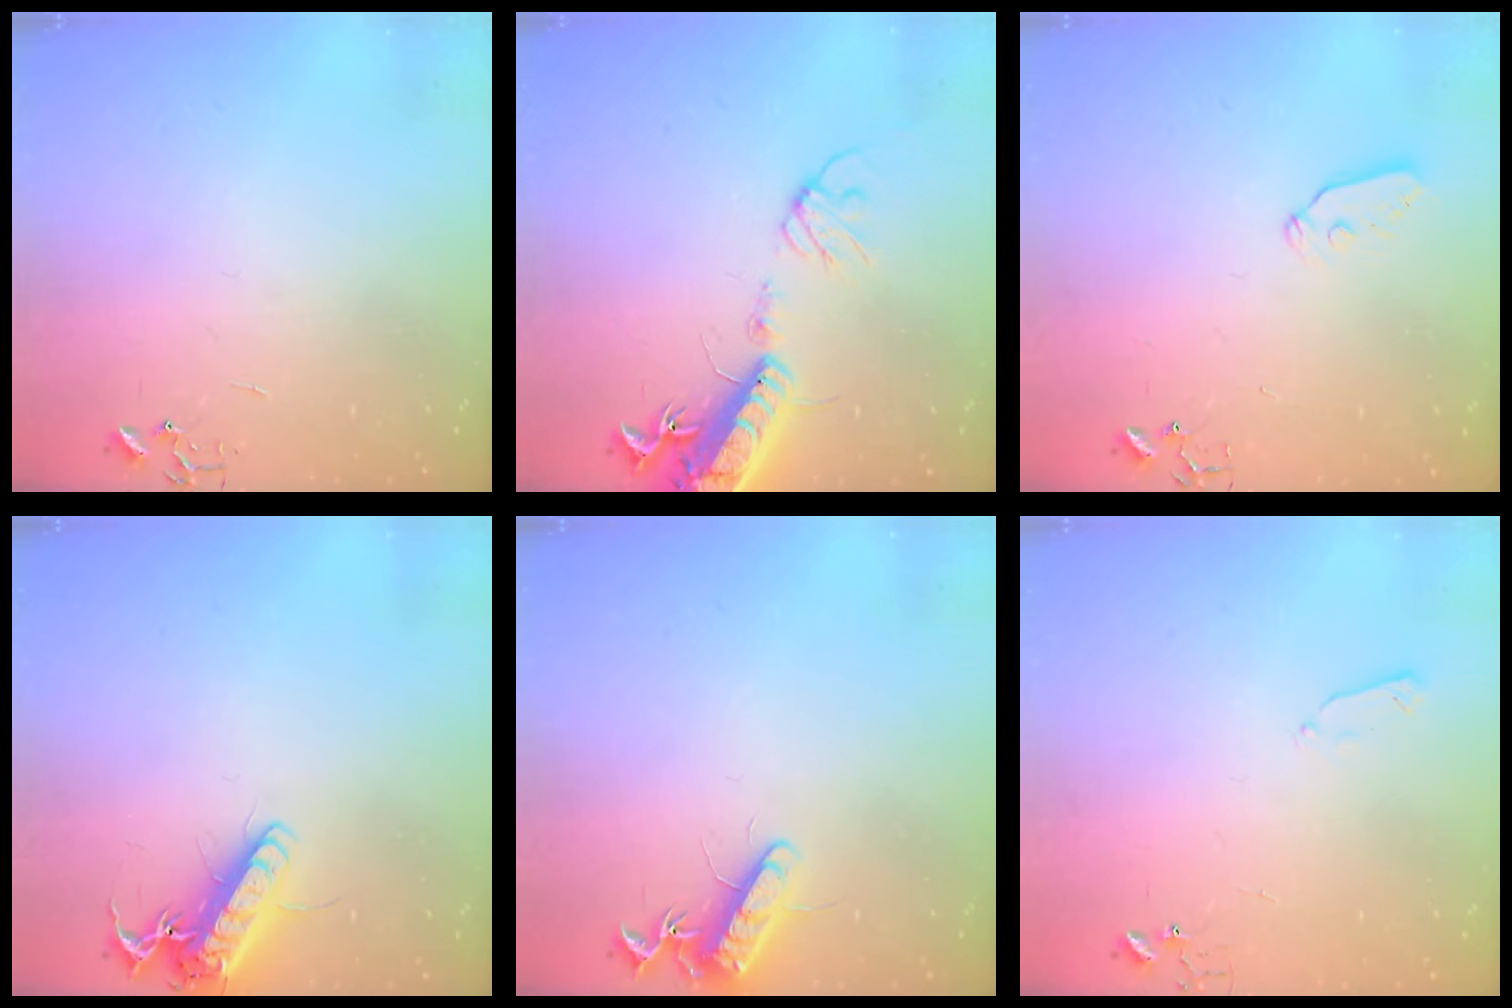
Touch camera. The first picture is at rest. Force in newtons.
{"total": 17.2, "press": 16.7, "slide": 3.9}
{"total": 6.0, "press": 6.0, "slide": 0.2}
{"total": 13.8, "press": 13.7, "slide": 1.9}
{"total": 11.9, "press": 11.8, "slide": 1.3}
{"total": 3.3, "press": 3.2, "slide": 0.6}